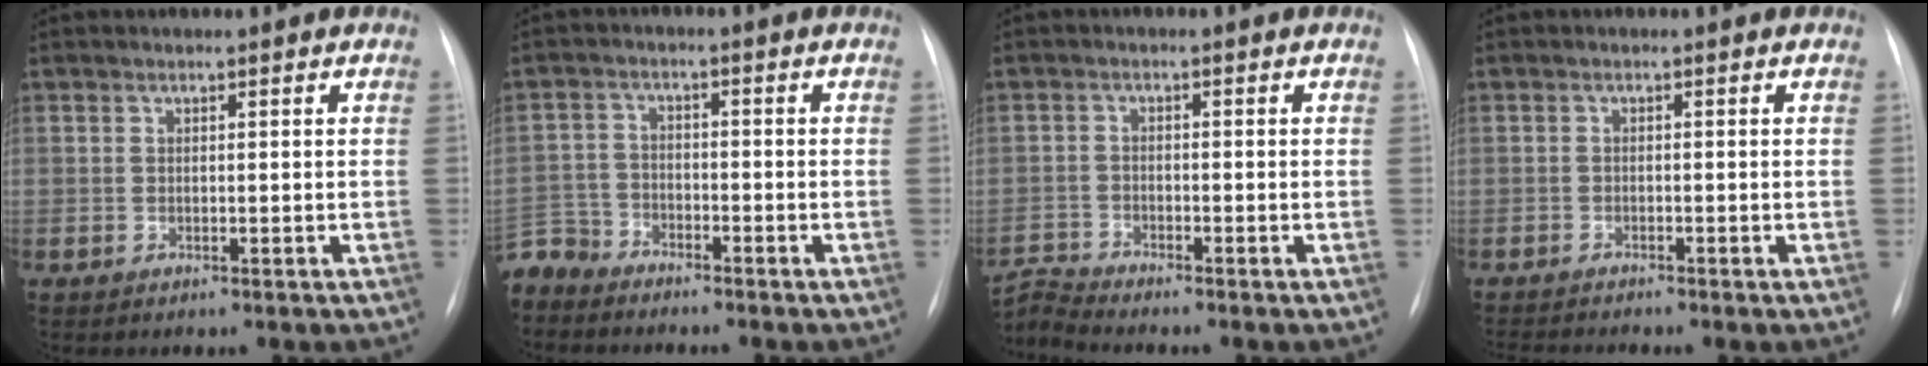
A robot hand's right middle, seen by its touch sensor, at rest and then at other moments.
{"total": 6.0, "force": [-5.7, 2.0, -0.2], "torque": [0.007, -0.003, -0.116]}
{"total": 4.1, "force": [-3.7, -1.7, -0.7], "torque": [0.000, -0.010, -0.071]}
{"total": 2.9, "force": [-2.7, -0.7, 0.7], "torque": [-0.013, -0.015, -0.047]}